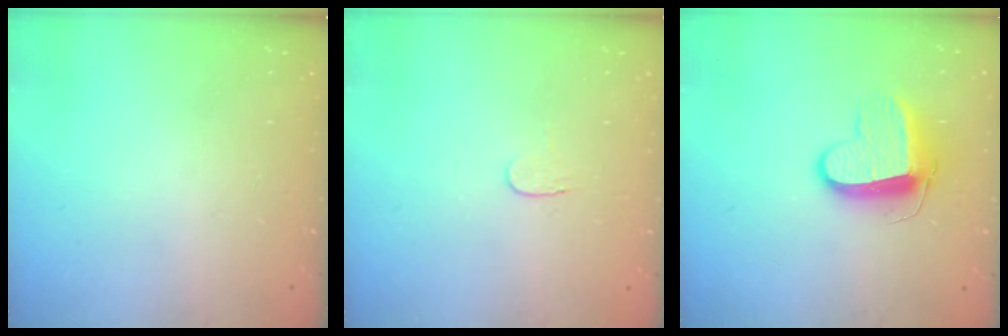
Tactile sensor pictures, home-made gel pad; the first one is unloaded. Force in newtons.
{"total": 3.9, "press": 3.8, "slide": 0.4}
{"total": 10.3, "press": 10.3, "slide": 0.5}